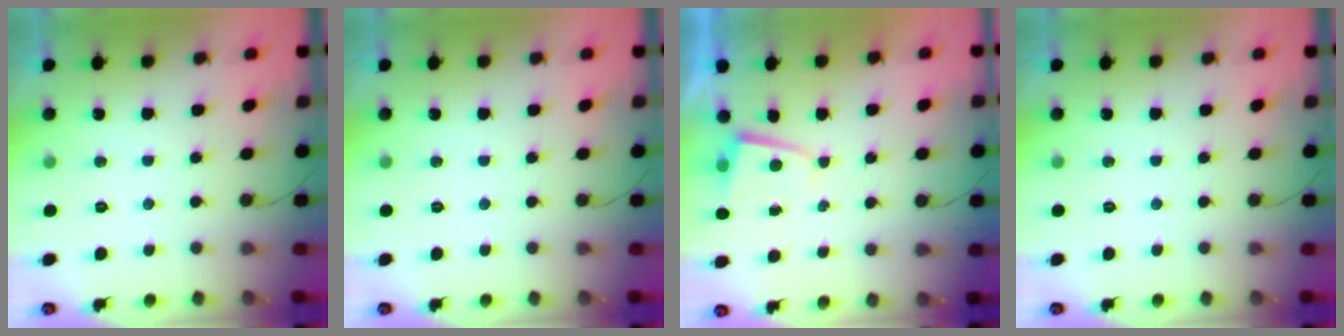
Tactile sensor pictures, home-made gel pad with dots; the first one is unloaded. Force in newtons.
{"total": 0.0}
{"total": 1.2, "press": 1.2, "slide": 0.2}
{"total": 0.0}